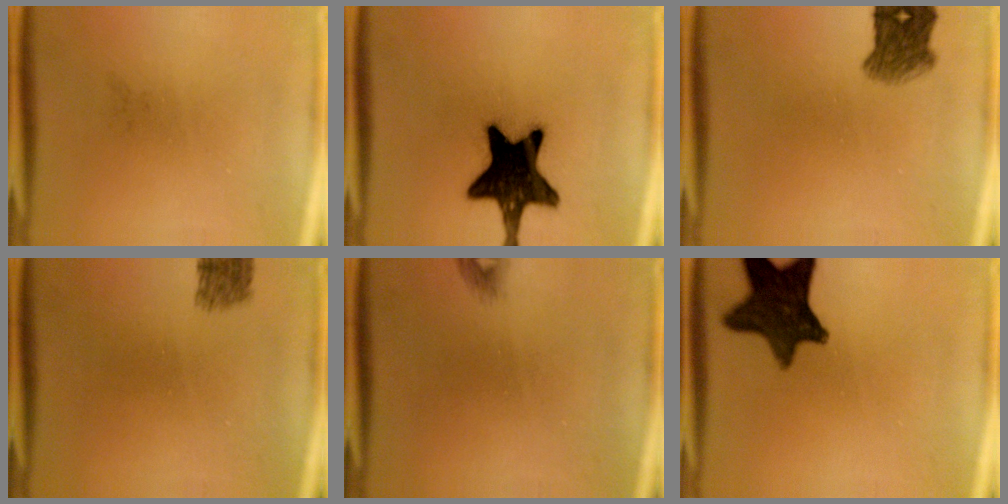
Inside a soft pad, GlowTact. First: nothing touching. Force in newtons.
{"total": 18.1}
{"total": 4.8}
{"total": 2.5}
{"total": 0.9}
{"total": 12.8}